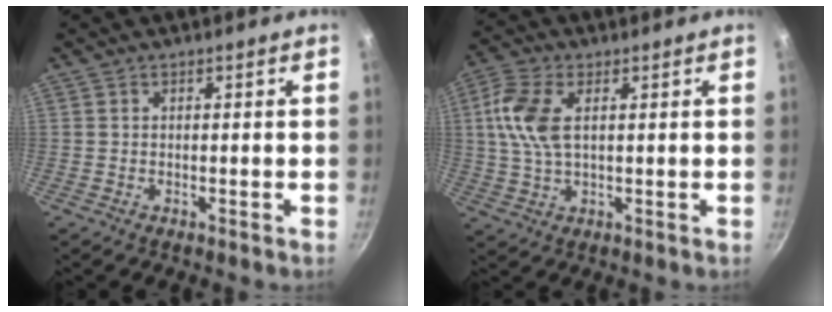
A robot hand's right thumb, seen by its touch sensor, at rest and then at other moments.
{"total": 9.2, "force": [1.9, 4.9, 7.5], "torque": [-0.157, 0.010, 0.033]}